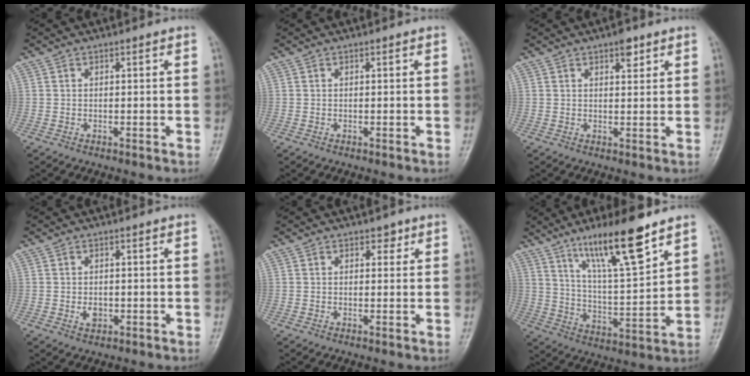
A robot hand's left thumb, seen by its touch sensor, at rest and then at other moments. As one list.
[{"total": 0.0}, {"total": 1.6, "force": [1.0, 0.7, 1.1], "torque": [-0.010, -0.003, 0.012]}, {"total": 2.3, "force": [-0.4, 1.7, 1.5], "torque": [-0.018, 0.000, -0.004]}, {"total": 2.0, "force": [1.1, 1.4, 1.0], "torque": [0.004, -0.003, 0.011]}, {"total": 15.2, "force": [10.2, 2.5, 11.1], "torque": [-0.183, -0.059, 0.187]}]